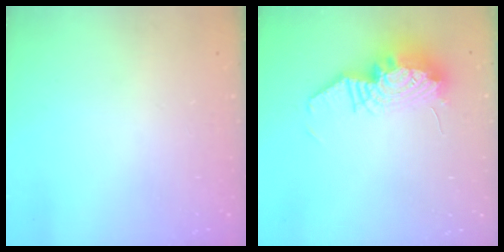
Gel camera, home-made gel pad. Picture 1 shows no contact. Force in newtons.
{"total": 15.1, "press": 15.1, "slide": 1.3}